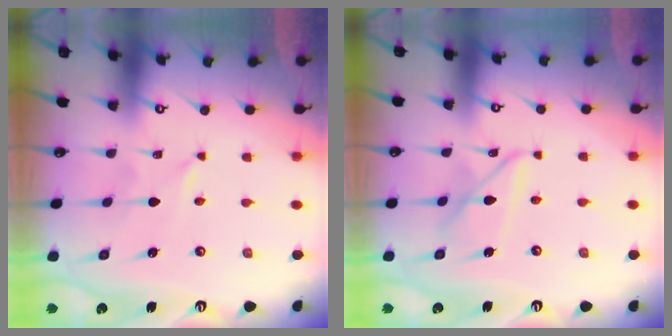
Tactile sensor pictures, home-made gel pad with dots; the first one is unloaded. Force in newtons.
{"total": 11.0, "press": 11.0, "slide": 1.0}